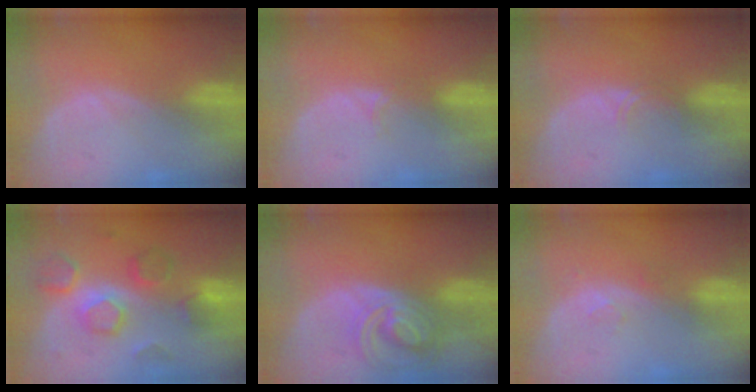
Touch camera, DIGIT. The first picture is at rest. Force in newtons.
{"total": 1.3, "press": 1.0, "slide": 0.9}
{"total": 1.4, "press": 1.1, "slide": 0.9}
{"total": 8.3, "press": 8.1, "slide": 2.0}
{"total": 8.1, "press": 7.0, "slide": 4.1}
{"total": 1.4, "press": 1.3, "slide": 0.6}